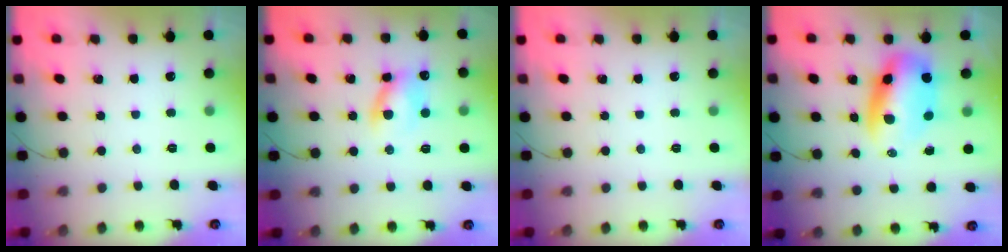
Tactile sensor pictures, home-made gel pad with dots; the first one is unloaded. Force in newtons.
{"total": 8.6, "press": 8.4, "slide": 1.5}
{"total": 0.0}
{"total": 9.7, "press": 9.4, "slide": 2.4}